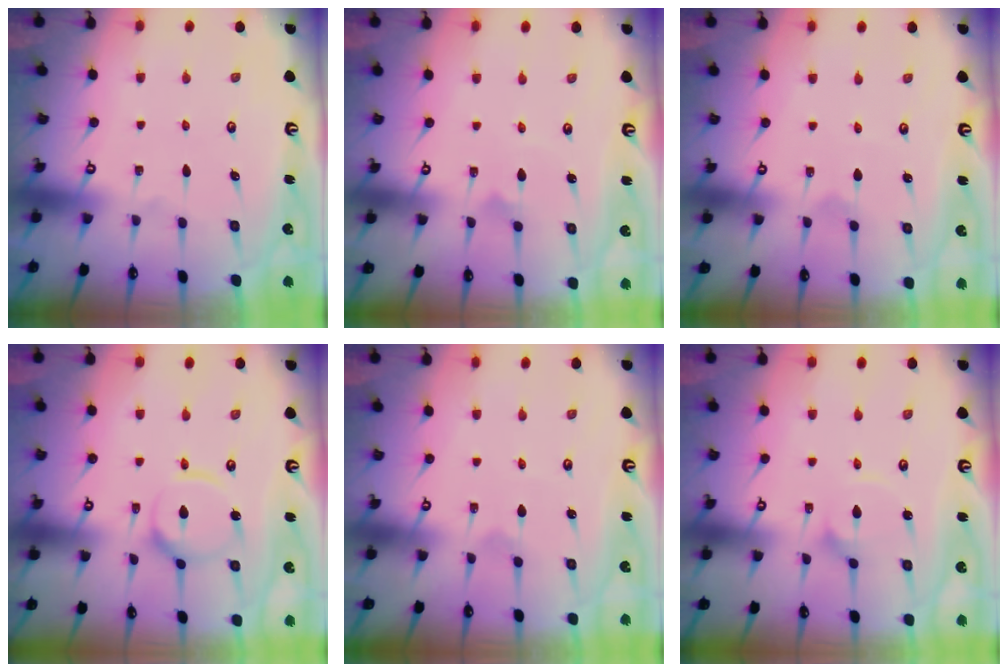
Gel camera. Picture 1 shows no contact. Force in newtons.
{"total": 2.9, "press": 2.9, "slide": 0.2}
{"total": 0.8, "press": 0.8, "slide": 0.0}
{"total": 9.5, "press": 9.5, "slide": 0.9}
{"total": 0.8, "press": 0.8, "slide": 0.0}
{"total": 2.0, "press": 2.0, "slide": 0.3}